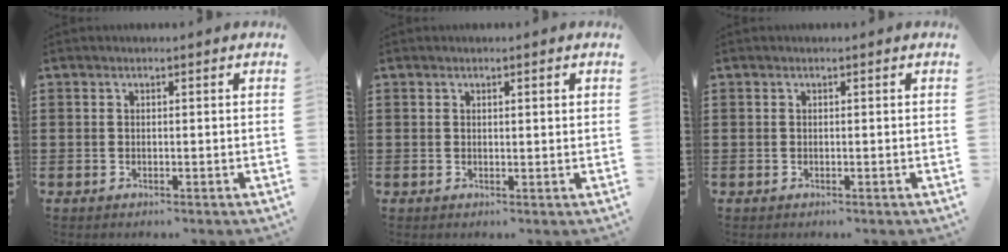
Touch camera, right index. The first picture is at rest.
{"total": 0.7, "force": [0.4, 0.1, 0.6], "torque": [-0.011, 0.002, 0.006]}
{"total": 0.0}